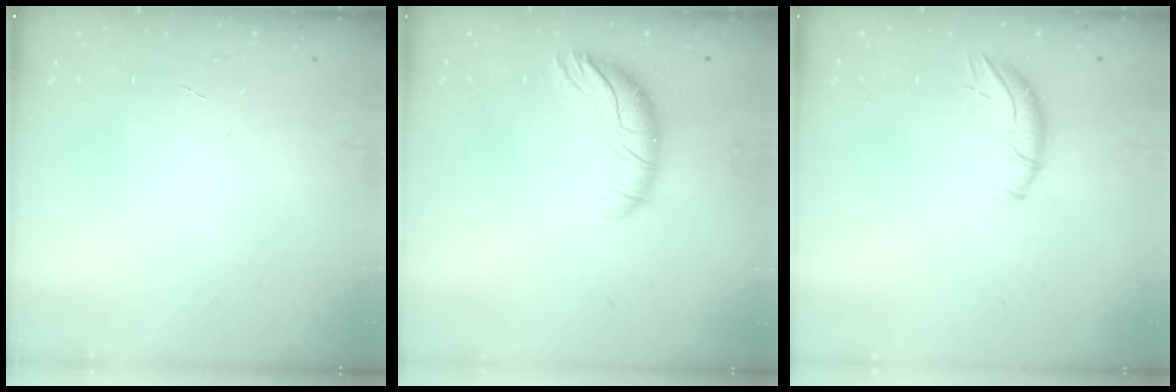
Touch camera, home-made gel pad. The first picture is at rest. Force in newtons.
{"total": 9.5, "press": 9.4, "slide": 0.8}
{"total": 7.4, "press": 7.2, "slide": 1.4}